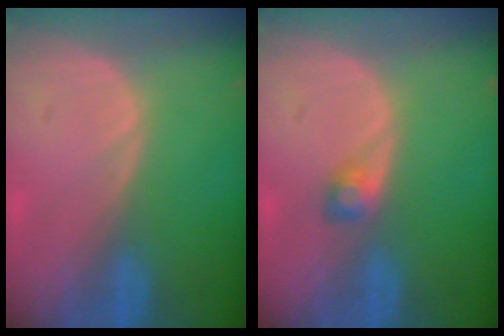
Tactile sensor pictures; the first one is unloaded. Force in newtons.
{"total": 1.9, "press": 1.8, "slide": 0.2}